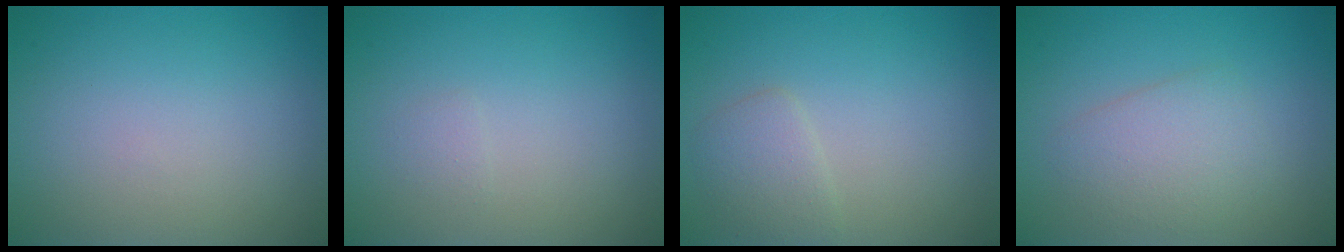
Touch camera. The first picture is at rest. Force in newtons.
{"total": 0.6, "press": 0.6, "slide": 0.1}
{"total": 1.9, "press": 1.9, "slide": 0.0}
{"total": 3.0, "press": 3.0, "slide": 0.1}